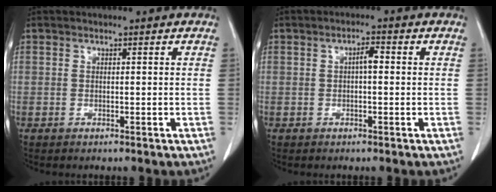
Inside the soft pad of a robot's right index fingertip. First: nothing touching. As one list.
[{"total": 2.1, "force": [0.1, 0.5, 2.0], "torque": [-0.034, 0.005, 0.002]}]